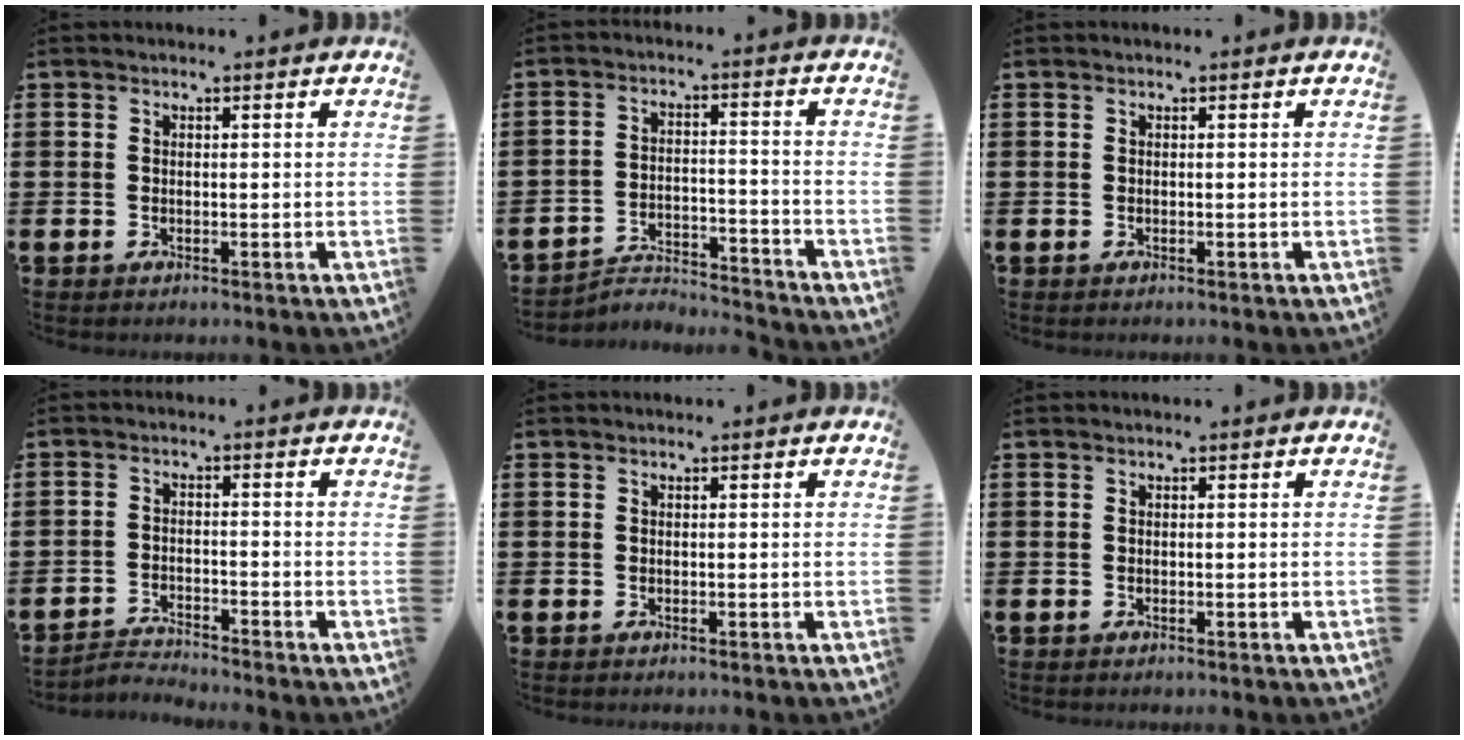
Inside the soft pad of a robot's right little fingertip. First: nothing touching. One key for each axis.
{"total": 3.9, "fx": -3.8, "fy": 0.6, "fz": 0.3, "tx": -0.011, "ty": 0.005, "tz": -0.083}
{"total": 0.0}
{"total": 2.3, "fx": -2.3, "fy": -0.1, "fz": 0.0, "tx": -0.005, "ty": 0.002, "tz": -0.051}
{"total": 0.0}
{"total": 0.0}